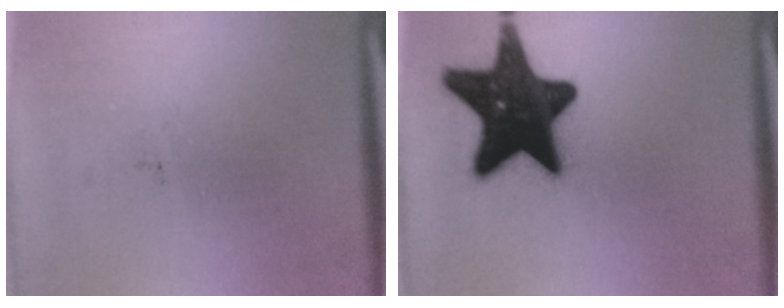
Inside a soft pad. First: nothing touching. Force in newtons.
{"total": 19.4}